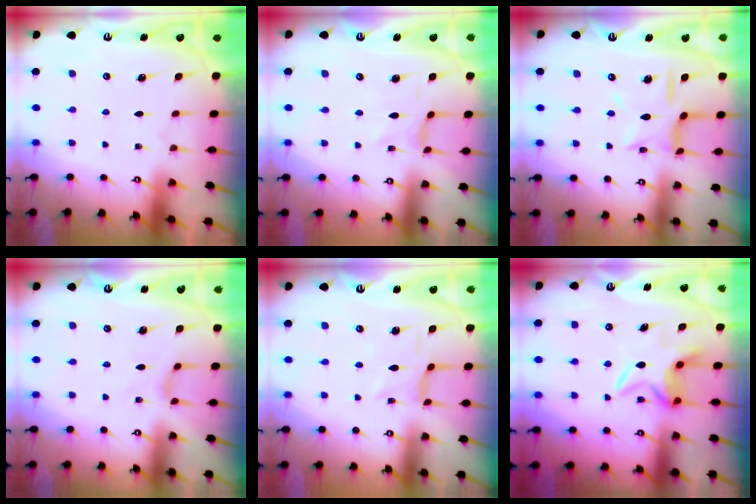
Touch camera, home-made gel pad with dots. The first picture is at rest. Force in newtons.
{"total": 0.0}
{"total": 9.3, "press": 9.3, "slide": 0.7}
{"total": 2.0, "press": 1.9, "slide": 0.6}
{"total": 2.1, "press": 2.1, "slide": 0.5}
{"total": 5.7, "press": 5.7, "slide": 0.4}